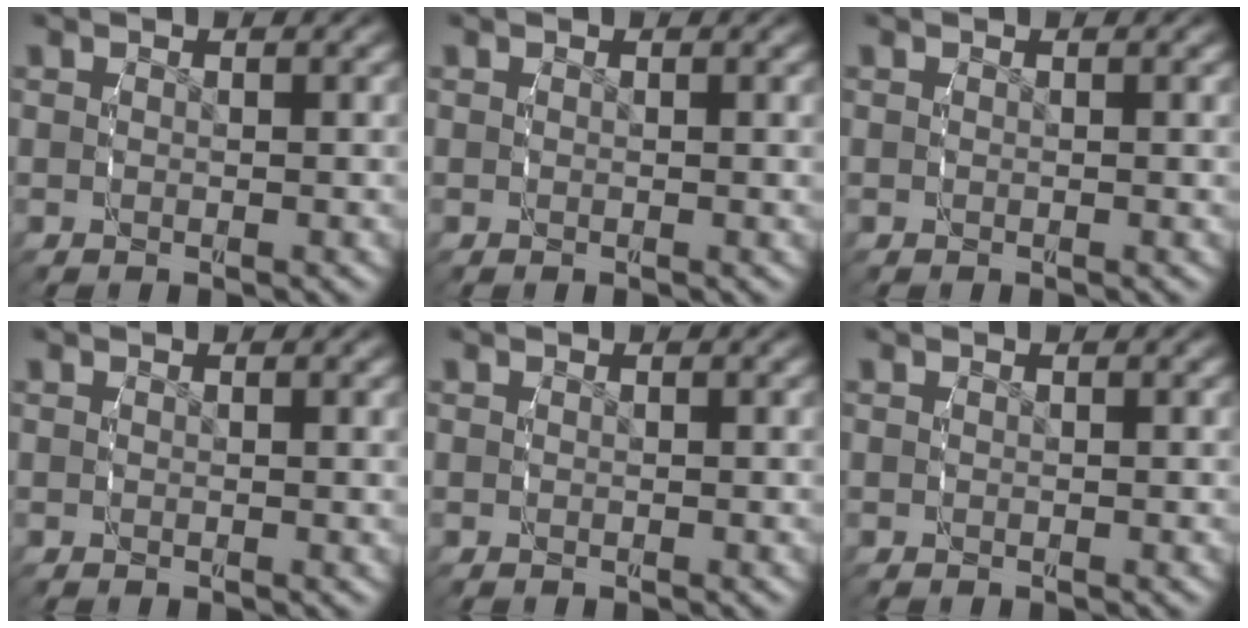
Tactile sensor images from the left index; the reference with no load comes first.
{"total": 0.0}
{"total": 0.0}
{"total": 0.0}
{"total": 0.0}
{"total": 0.0}